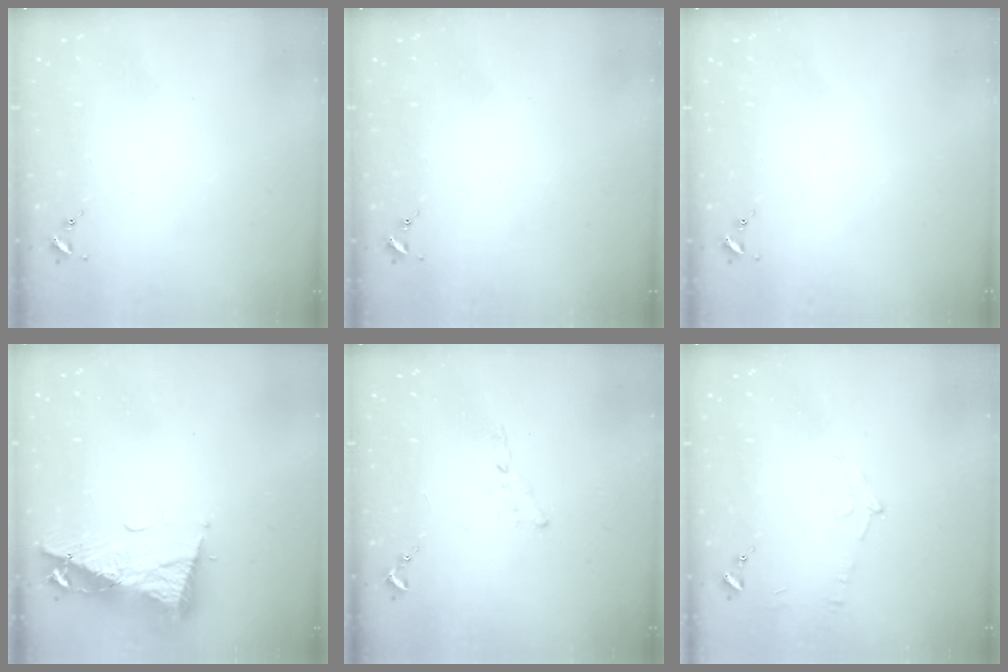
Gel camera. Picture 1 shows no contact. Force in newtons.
{"total": 0.0}
{"total": 0.0}
{"total": 11.0, "press": 10.9, "slide": 1.3}
{"total": 3.5, "press": 3.5, "slide": 0.4}
{"total": 5.4, "press": 5.4, "slide": 0.7}